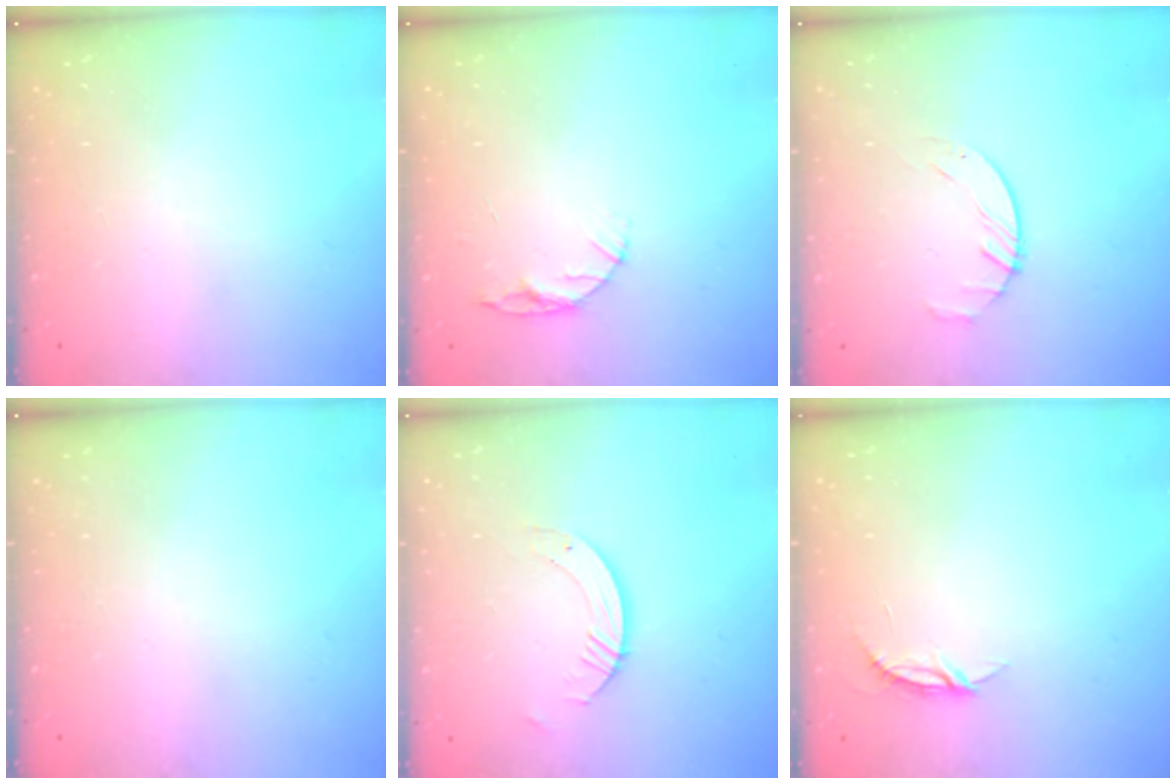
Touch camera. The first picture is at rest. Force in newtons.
{"total": 5.1, "press": 5.1, "slide": 0.5}
{"total": 1.6, "press": 1.6, "slide": 0.3}
{"total": 0.0}
{"total": 4.7, "press": 4.7, "slide": 0.3}
{"total": 3.8, "press": 3.8, "slide": 0.2}